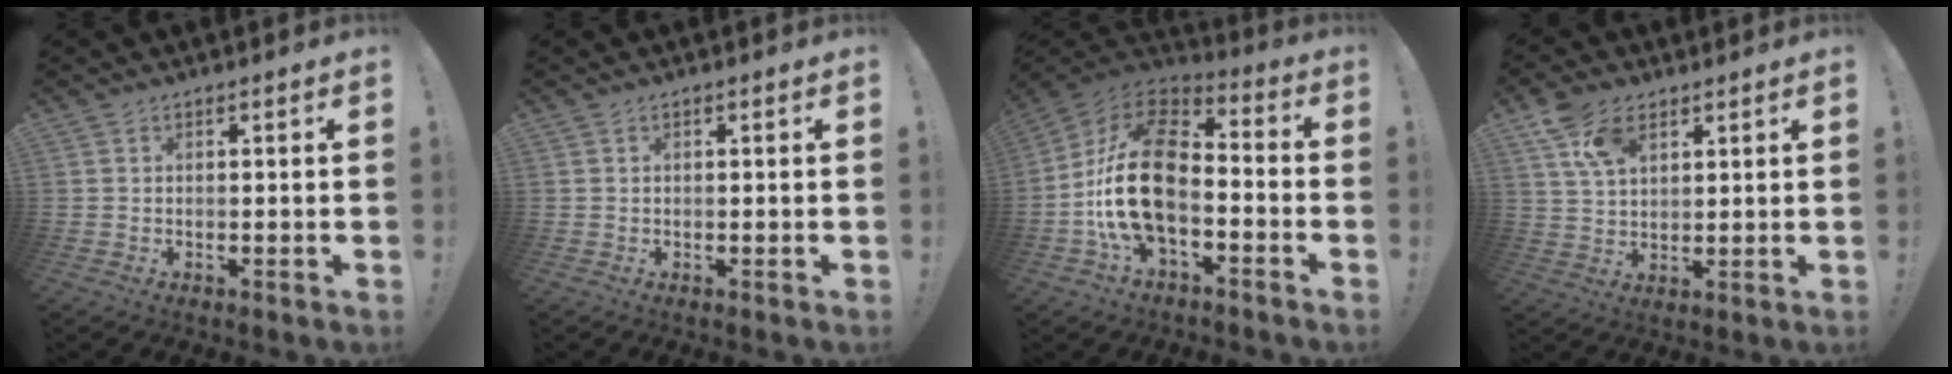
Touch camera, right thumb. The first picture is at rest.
{"total": 0.0}
{"total": 21.1, "force": [-4.0, 12.4, 16.6], "torque": [-0.330, 0.031, -0.062]}
{"total": 9.5, "force": [5.2, 5.6, 5.7], "torque": [-0.099, -0.010, 0.100]}